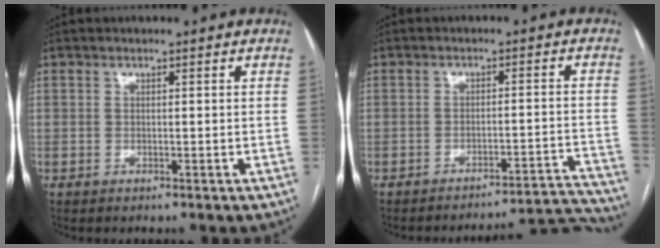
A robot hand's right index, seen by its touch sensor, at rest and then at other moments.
{"total": 14.1, "force": [-14.1, -1.0, 0.4], "torque": [0.029, 0.021, -0.170]}